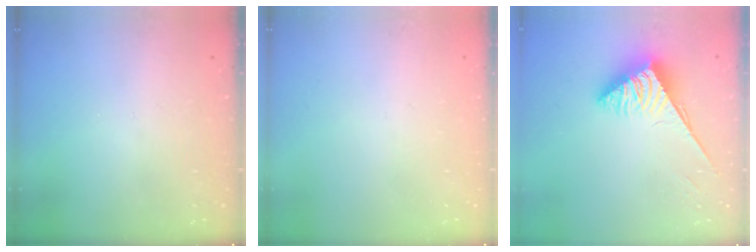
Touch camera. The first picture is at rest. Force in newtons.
{"total": 0.0}
{"total": 3.8, "press": 3.8, "slide": 0.6}